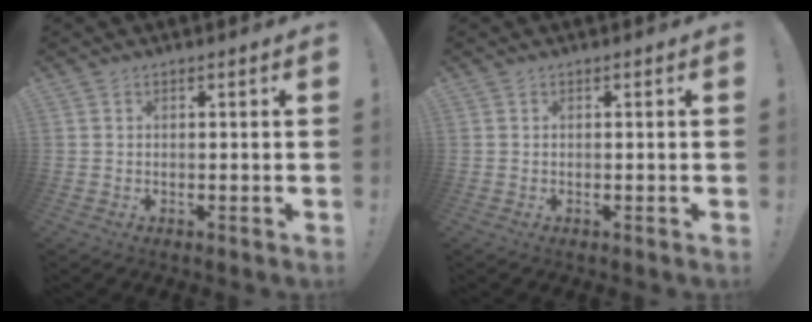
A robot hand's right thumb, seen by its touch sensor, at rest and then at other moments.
{"total": 0.0}